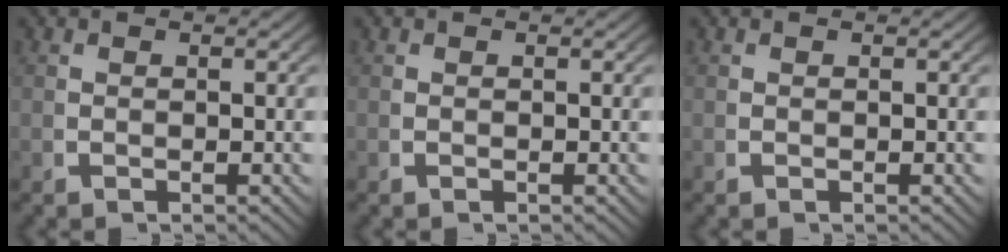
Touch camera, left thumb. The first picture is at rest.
{"total": 0.0}
{"total": 0.0}